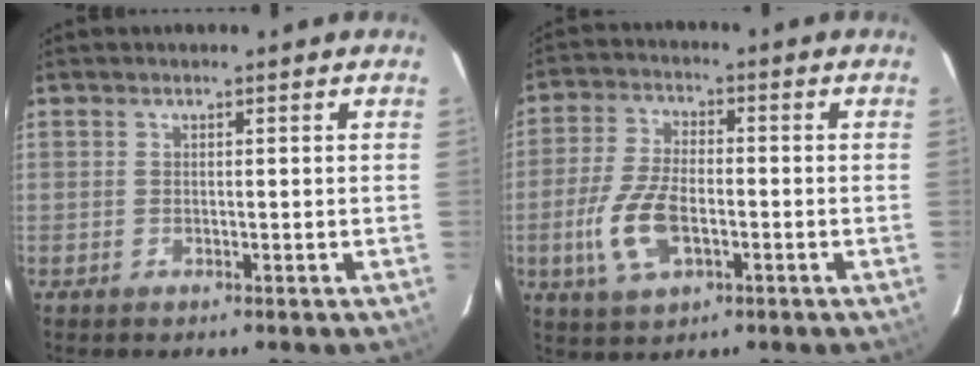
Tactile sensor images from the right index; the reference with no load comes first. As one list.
[{"total": 10.4, "force": [-3.0, 5.2, 8.5], "torque": [-0.186, -0.001, -0.054]}]